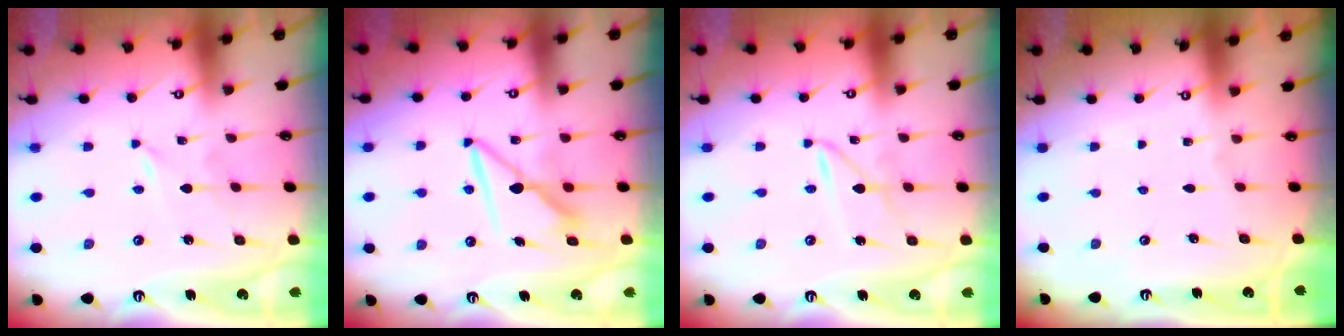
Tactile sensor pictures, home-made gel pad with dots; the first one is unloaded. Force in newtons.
{"total": 8.7, "press": 8.7, "slide": 0.4}
{"total": 2.0, "press": 2.0, "slide": 0.2}
{"total": 0.0}